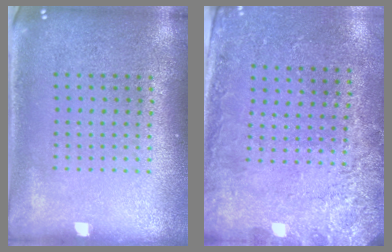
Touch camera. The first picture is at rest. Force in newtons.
{"total": 2.6, "press": 2.1, "slide": 1.5}